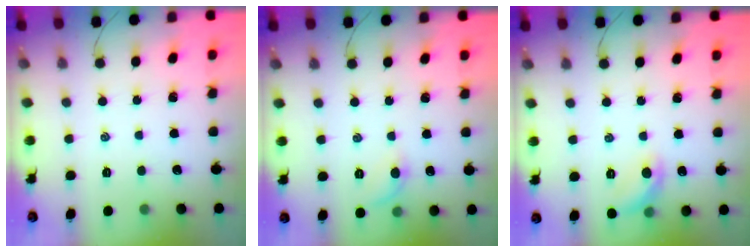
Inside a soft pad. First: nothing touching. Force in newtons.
{"total": 5.8, "press": 5.6, "slide": 1.4}
{"total": 8.1, "press": 8.1, "slide": 0.7}